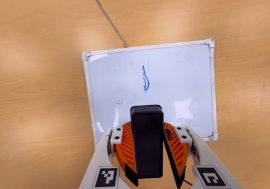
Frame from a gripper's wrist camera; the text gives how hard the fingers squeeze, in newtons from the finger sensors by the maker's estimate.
{"total": 9.0, "left": 9.5, "right": 8.5}